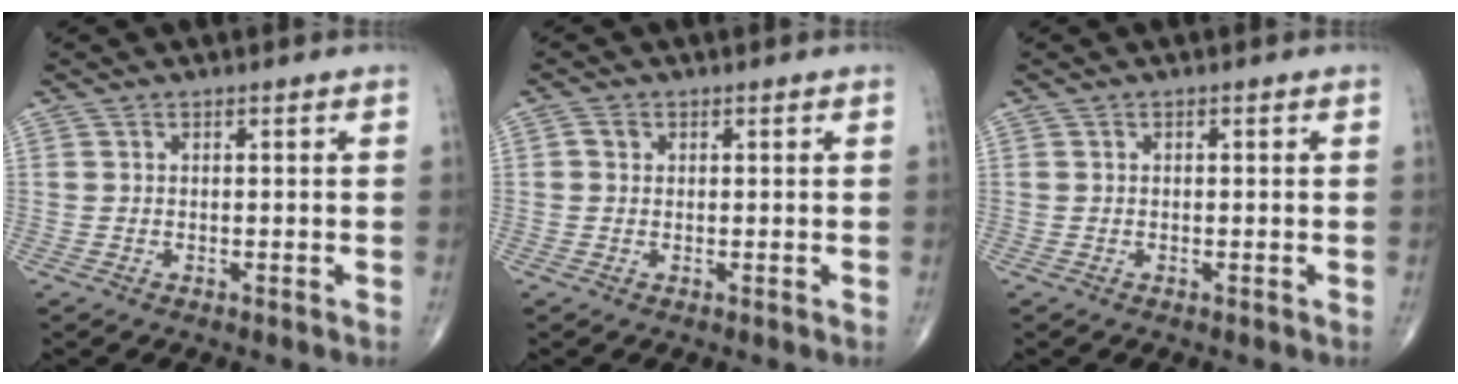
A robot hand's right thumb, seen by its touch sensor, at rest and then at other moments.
{"total": 1.4, "force": [0.3, 1.2, 0.6], "torque": [-0.008, 0.002, 0.003]}
{"total": 0.0}